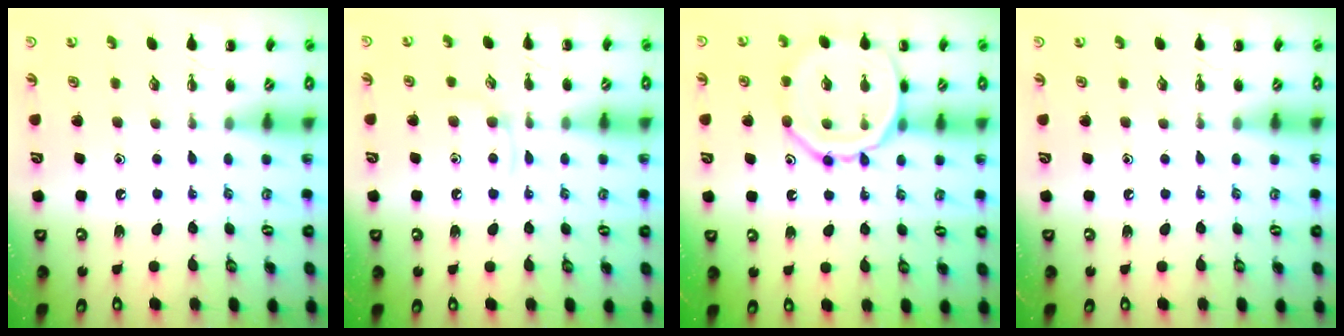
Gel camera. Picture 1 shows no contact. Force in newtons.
{"total": 2.8, "press": 2.7, "slide": 0.9}
{"total": 14.3, "press": 14.3, "slide": 1.0}
{"total": 0.0}